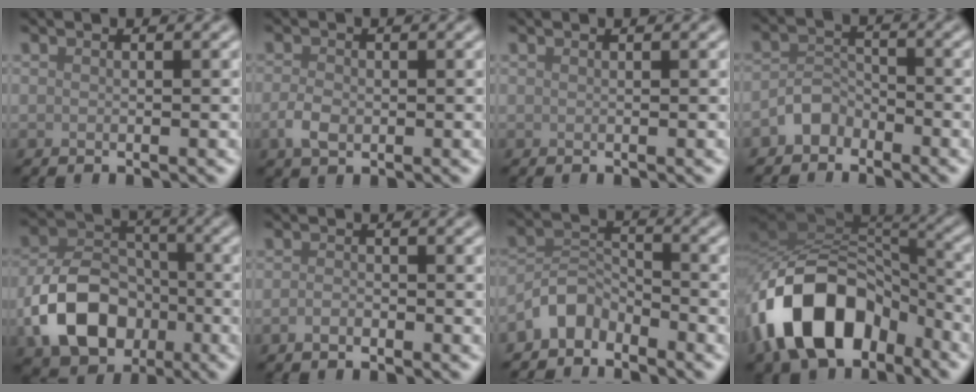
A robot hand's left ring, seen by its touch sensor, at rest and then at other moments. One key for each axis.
{"total": 2.2, "fx": -0.6, "fy": 1.4, "fz": 1.5, "tx": -0.033, "ty": -0.002, "tz": -0.015}
{"total": 0.0}
{"total": 2.5, "fx": -1.9, "fy": 1.5, "fz": 0.7, "tx": -0.008, "ty": 0.012, "tz": -0.042}
{"total": 8.8, "fx": -3.2, "fy": 6.3, "fz": 5.3, "tx": -0.097, "ty": 0.001, "tz": -0.065}
{"total": 1.2, "fx": -0.8, "fy": 0.6, "fz": 0.8, "tx": -0.016, "ty": 0.000, "tz": -0.017}
{"total": 3.7, "fx": -3.0, "fy": 1.9, "fz": 1.2, "tx": -0.020, "ty": 0.012, "tz": -0.069}
{"total": 13.7, "fx": -6.7, "fy": 8.3, "fz": 8.6, "tx": -0.158, "ty": 0.010, "tz": -0.135}